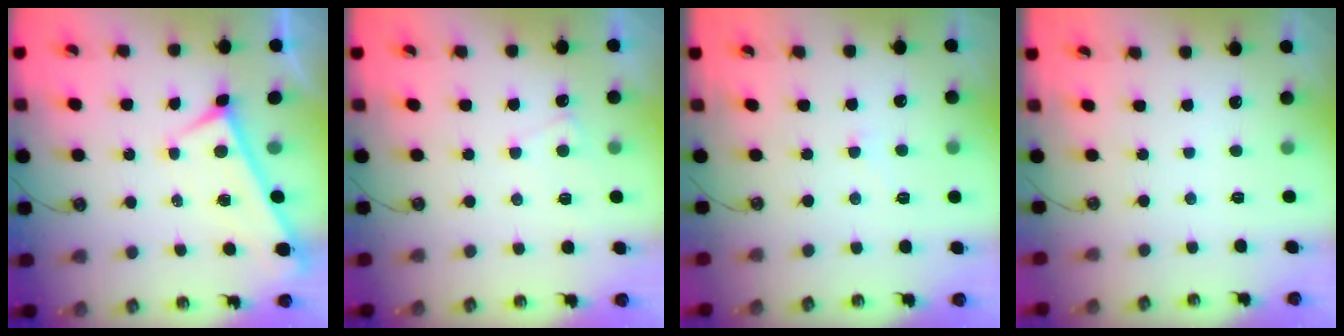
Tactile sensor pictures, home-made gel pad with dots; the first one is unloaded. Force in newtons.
{"total": 4.4, "press": 4.4, "slide": 0.3}
{"total": 2.7, "press": 2.7, "slide": 0.5}
{"total": 0.0}